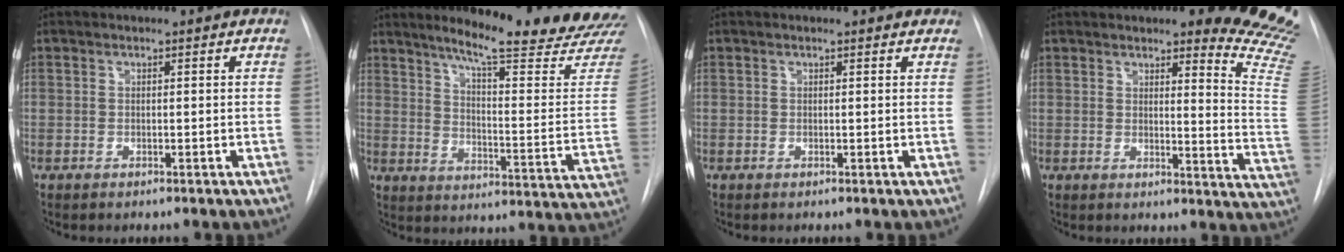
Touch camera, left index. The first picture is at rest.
{"total": 22.7, "force": [20.1, -0.8, 10.4], "torque": [-0.147, -0.100, 0.255]}
{"total": 1.8, "force": [1.7, 0.5, 0.5], "torque": [-0.014, 0.009, 0.010]}
{"total": 13.1, "force": [11.6, 0.1, 6.1], "torque": [-0.064, -0.117, 0.107]}